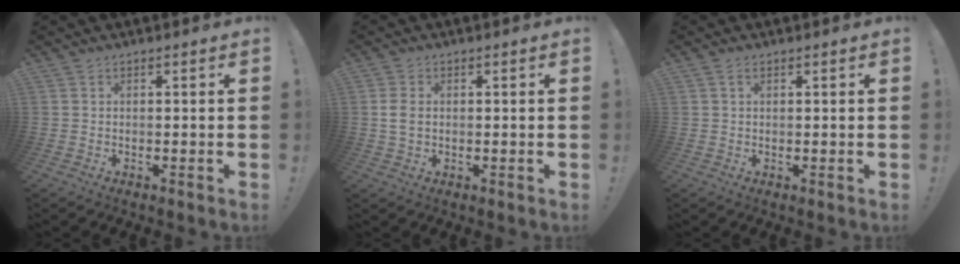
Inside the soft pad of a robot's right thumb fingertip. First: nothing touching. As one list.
[{"total": 3.8, "force": [0.2, 2.6, 2.8], "torque": [-0.060, 0.000, 0.001]}, {"total": 1.3, "force": [0.6, 0.7, 0.8], "torque": [-0.013, 0.001, 0.009]}]